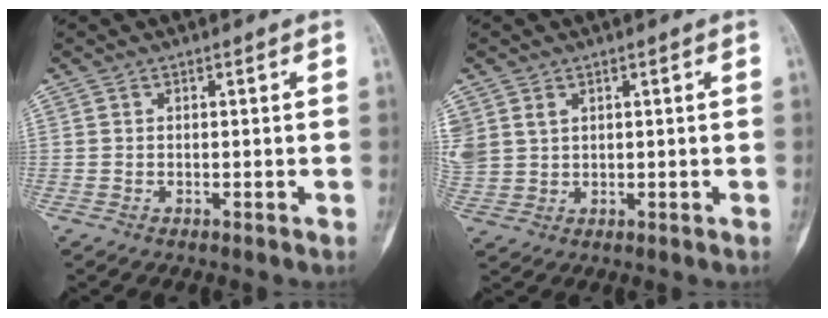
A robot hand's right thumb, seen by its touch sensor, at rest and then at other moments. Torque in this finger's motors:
{"motor_torque": [-0.05, 1.10, 1.15, 0.49, 0.39]}